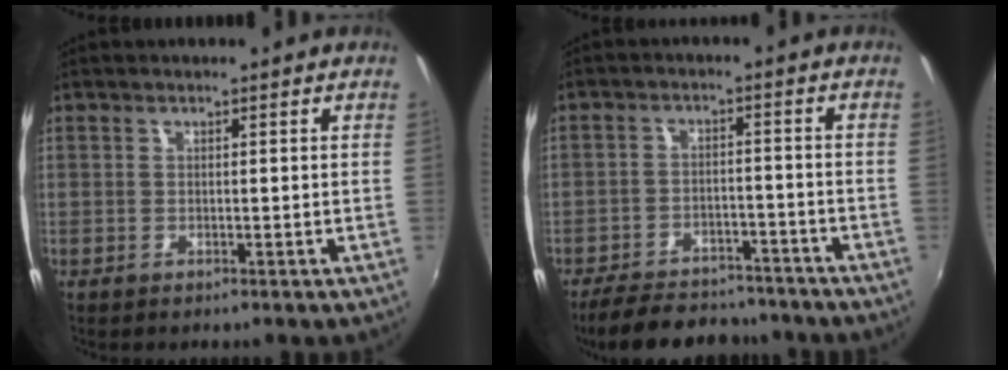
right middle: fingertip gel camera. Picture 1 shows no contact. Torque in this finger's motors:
{"motor_torque": [1.05, -1.08, 0.43, 0.16]}